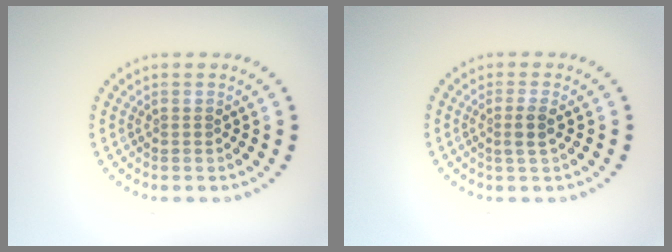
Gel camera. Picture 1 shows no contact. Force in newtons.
{"total": 1.6, "press": 1.3, "slide": 0.9}